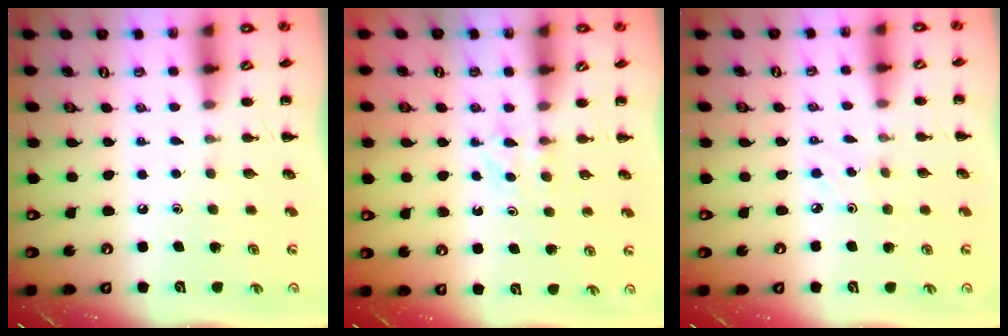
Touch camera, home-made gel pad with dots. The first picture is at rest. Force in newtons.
{"total": 2.8, "press": 2.6, "slide": 1.0}
{"total": 2.1, "press": 2.0, "slide": 0.8}